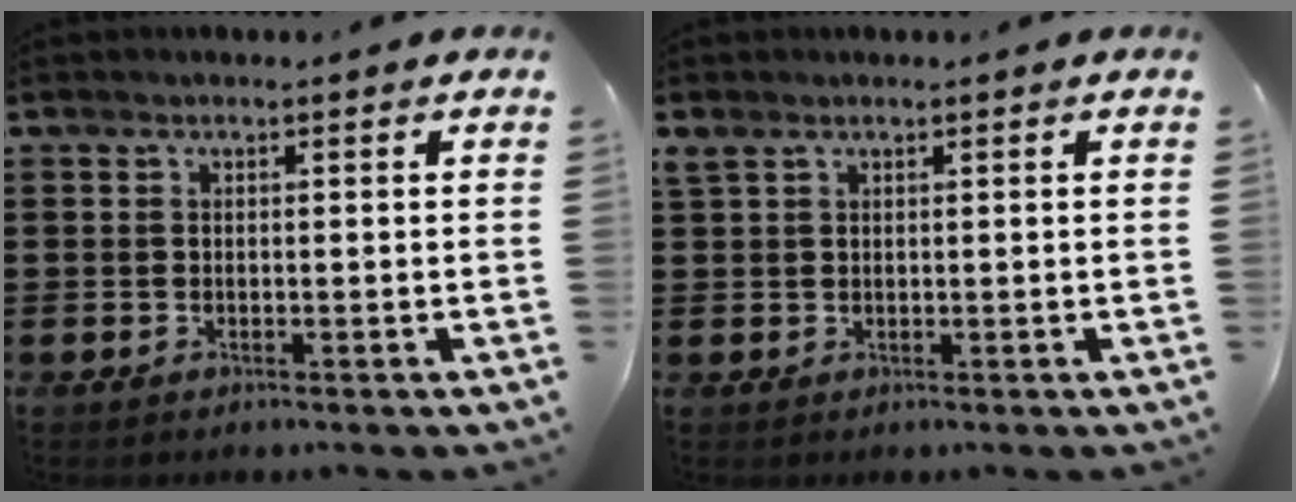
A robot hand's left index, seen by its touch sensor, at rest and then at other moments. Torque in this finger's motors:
{"motor_torque": [0.23, -0.63, 0.01, 0.04]}